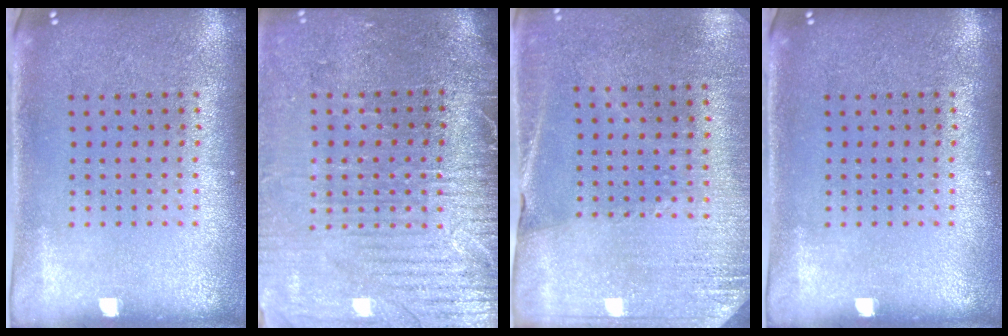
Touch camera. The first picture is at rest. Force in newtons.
{"total": 3.5, "press": 3.3, "slide": 1.3}
{"total": 2.6, "press": 2.5, "slide": 0.8}
{"total": 0.0}